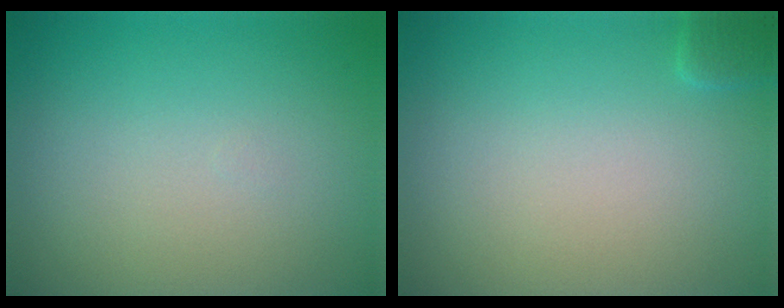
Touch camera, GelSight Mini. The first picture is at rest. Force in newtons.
{"total": 0.8, "press": 0.8, "slide": 0.1}